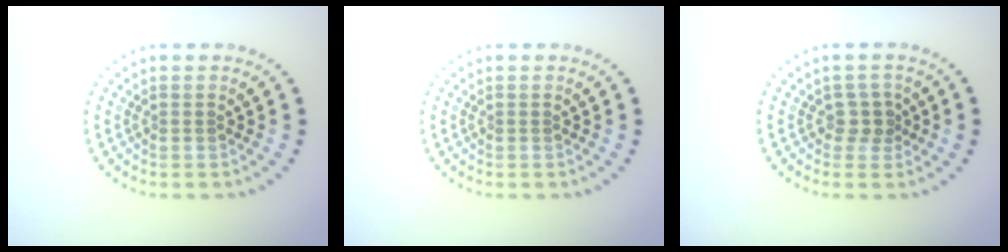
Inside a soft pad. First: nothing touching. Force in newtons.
{"total": 0.0}
{"total": 1.7, "press": 1.4, "slide": 0.9}